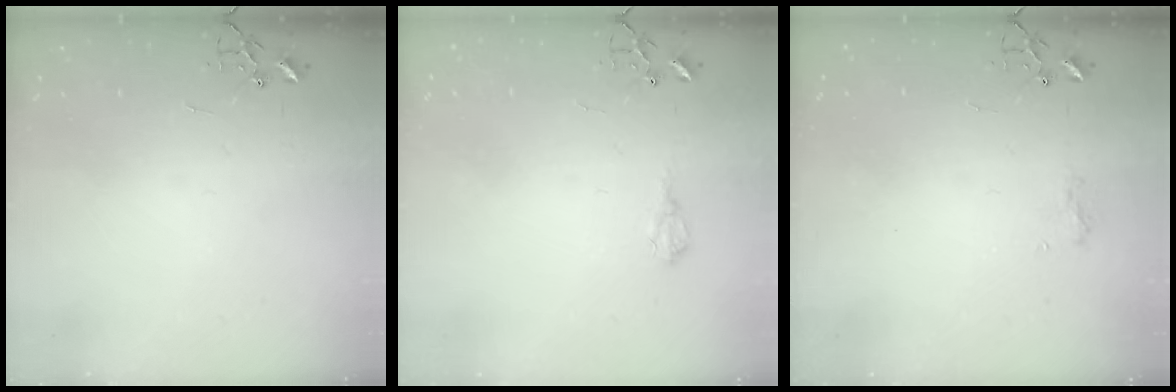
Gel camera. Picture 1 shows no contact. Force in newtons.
{"total": 6.8, "press": 6.7, "slide": 0.8}
{"total": 7.8, "press": 7.8, "slide": 0.6}